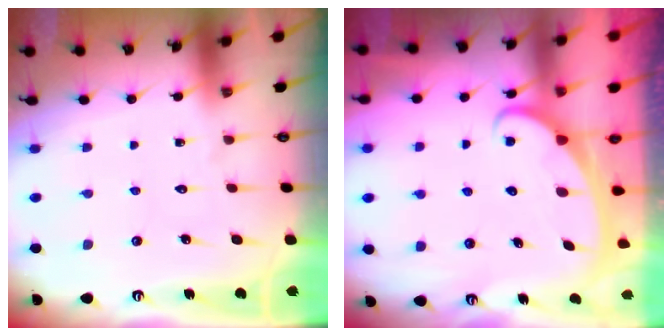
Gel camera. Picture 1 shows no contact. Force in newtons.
{"total": 2.5, "press": 2.5, "slide": 0.3}